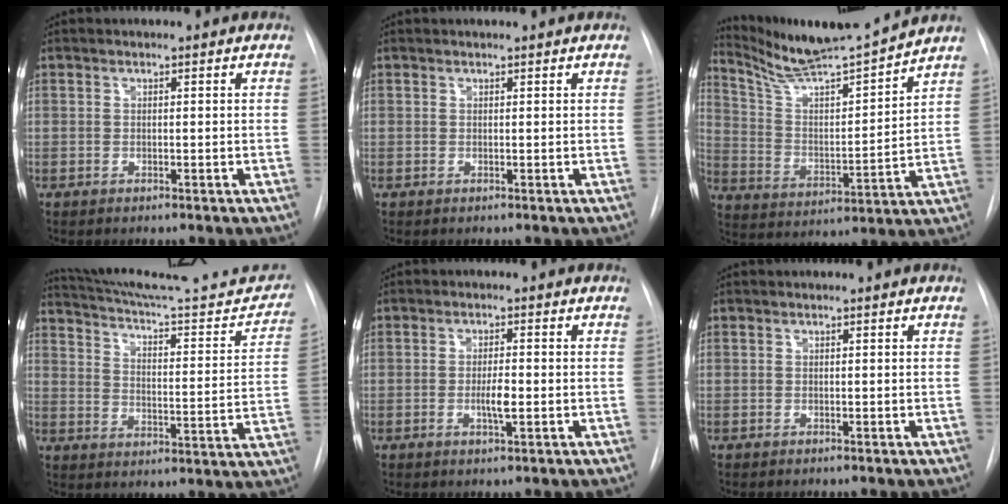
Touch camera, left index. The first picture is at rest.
{"total": 1.2, "force": [1.2, -0.1, 0.2], "torque": [-0.007, 0.012, 0.017]}
{"total": 14.4, "force": [13.7, -1.4, 4.2], "torque": [-0.084, -0.019, 0.237]}
{"total": 24.3, "force": [22.6, 2.2, 8.5], "torque": [-0.122, -0.061, 0.301]}
{"total": 3.0, "force": [-0.6, 0.5, 2.9], "torque": [-0.054, -0.002, -0.010]}
{"total": 0.0}